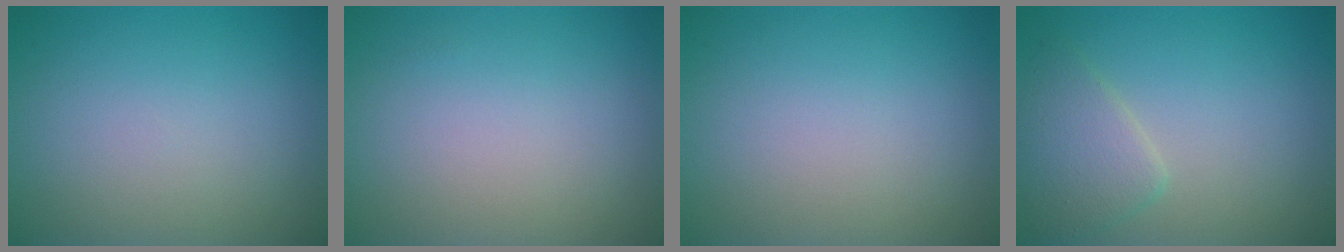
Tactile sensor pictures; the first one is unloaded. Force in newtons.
{"total": 0.0}
{"total": 0.0}
{"total": 2.9, "press": 2.9, "slide": 0.1}